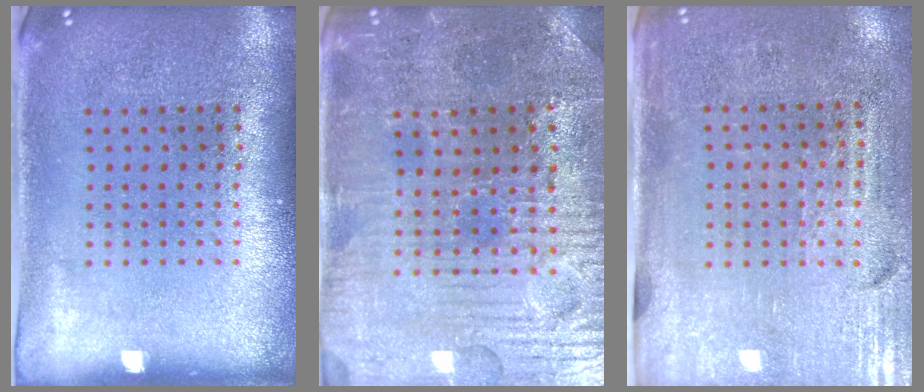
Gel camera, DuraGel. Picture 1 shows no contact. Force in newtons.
{"total": 3.6, "press": 3.6, "slide": 0.4}
{"total": 3.4, "press": 3.1, "slide": 1.4}